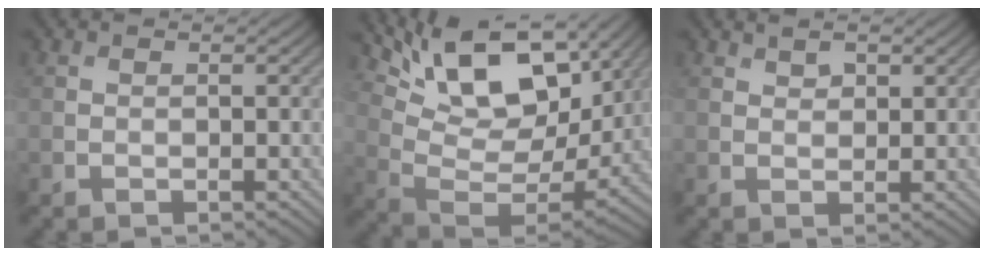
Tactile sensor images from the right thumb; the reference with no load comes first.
{"total": 15.4, "force": [8.4, 7.1, 10.8], "torque": [-0.210, 0.007, 0.144]}
{"total": 1.9, "force": [1.4, 0.9, 1.0], "torque": [-0.018, -0.003, 0.029]}